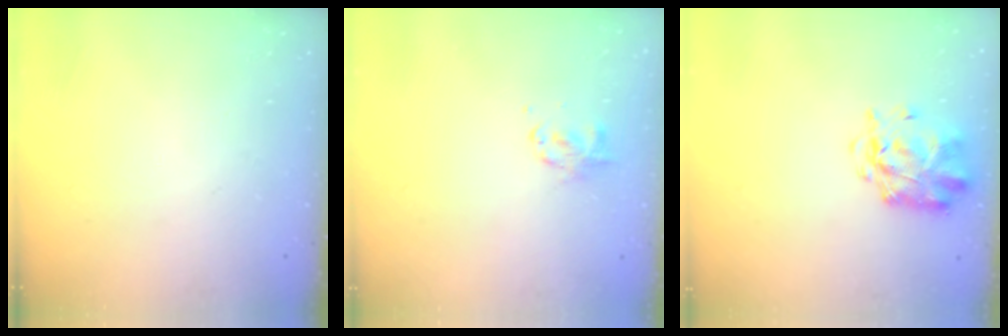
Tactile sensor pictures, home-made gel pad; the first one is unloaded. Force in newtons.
{"total": 2.8, "press": 2.7, "slide": 0.4}
{"total": 3.1, "press": 3.0, "slide": 0.8}